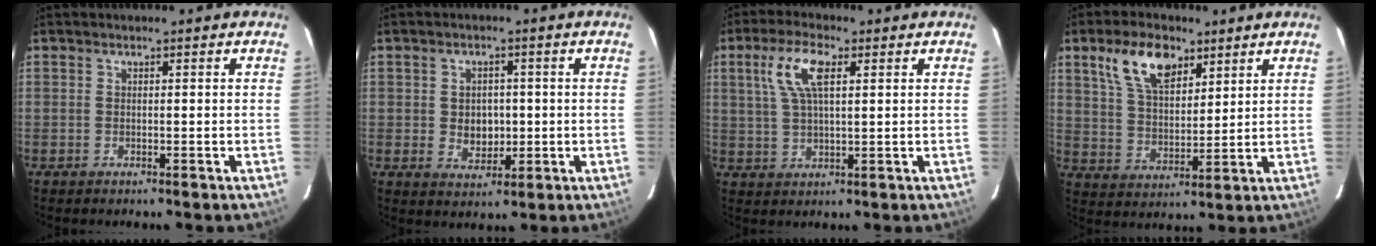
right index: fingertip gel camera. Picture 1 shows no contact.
{"total": 5.1, "force": [-0.2, 4.1, 2.9], "torque": [-0.050, 0.002, 0.005]}
{"total": 8.2, "force": [2.9, 3.0, 7.0], "torque": [-0.142, 0.014, 0.058]}
{"total": 11.0, "force": [6.3, 5.5, 7.2], "torque": [-0.134, 0.016, 0.122]}